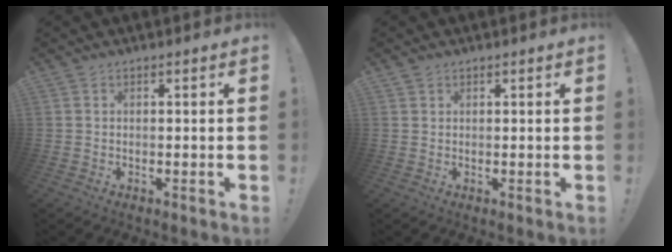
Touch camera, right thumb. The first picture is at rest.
{"total": 0.8, "force": [0.6, 0.5, 0.0], "torque": [0.007, -0.003, 0.010]}